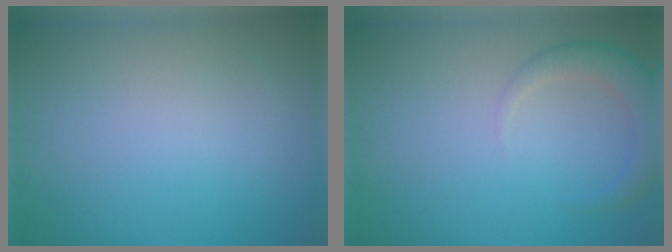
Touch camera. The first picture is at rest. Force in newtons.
{"total": 2.8, "press": 2.8, "slide": 0.3}